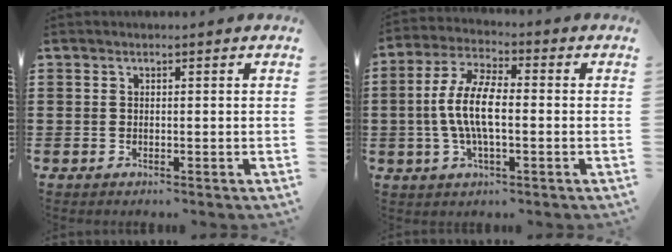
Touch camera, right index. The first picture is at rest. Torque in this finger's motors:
{"motor_torque": [2.14, 0.00, 1.05, 0.21]}